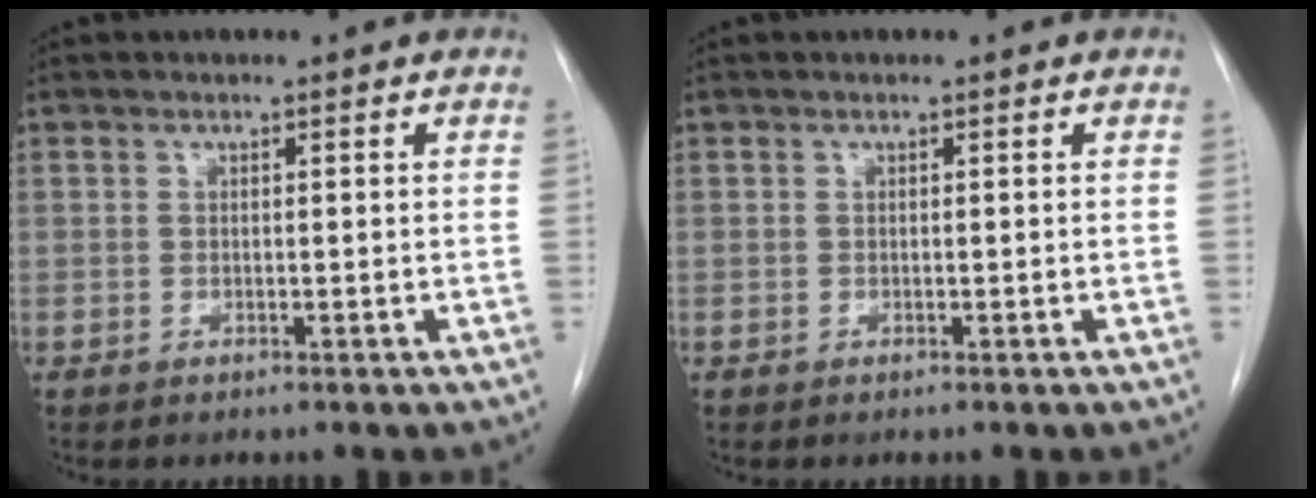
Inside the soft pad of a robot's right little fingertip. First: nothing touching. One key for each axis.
{"total": 0.0}